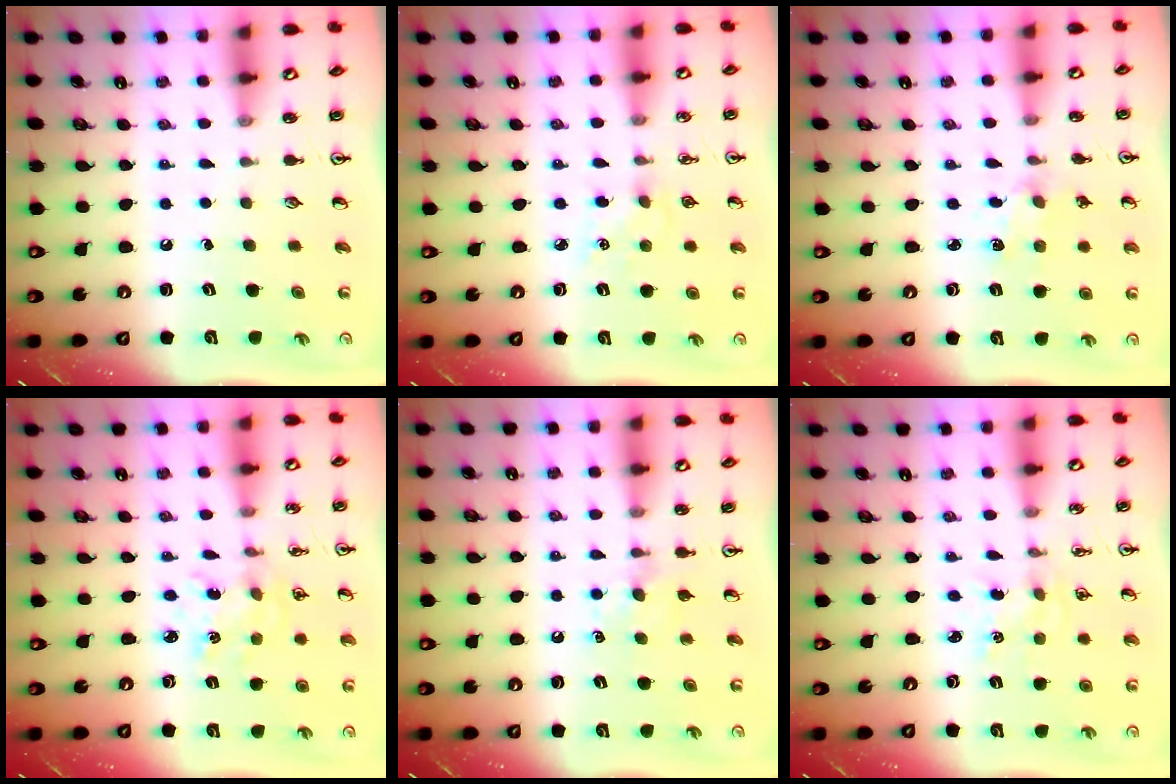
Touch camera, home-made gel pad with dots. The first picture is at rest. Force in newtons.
{"total": 5.7, "press": 5.7, "slide": 0.7}
{"total": 1.5, "press": 1.4, "slide": 0.4}
{"total": 2.1, "press": 2.1, "slide": 0.1}
{"total": 4.8, "press": 4.7, "slide": 0.7}
{"total": 0.6, "press": 0.6, "slide": 0.1}